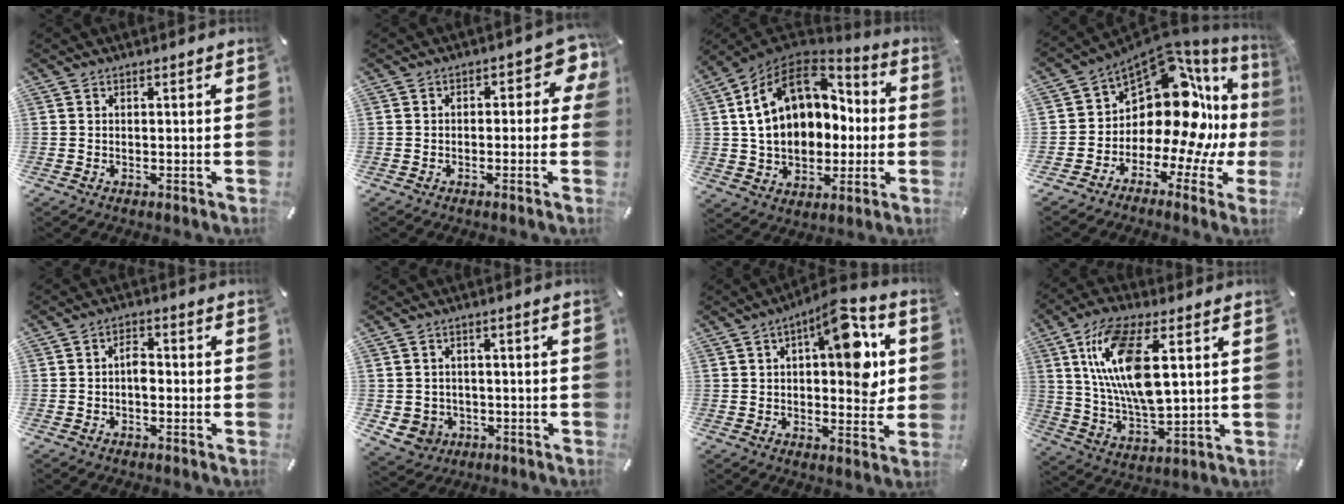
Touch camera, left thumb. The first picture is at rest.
{"total": 5.1, "force": [0.2, 3.0, 4.1], "torque": [-0.047, 0.003, -0.005]}
{"total": 18.5, "force": [3.6, 14.1, 11.3], "torque": [-0.187, -0.006, 0.069]}
{"total": 17.3, "force": [4.8, 10.2, 13.1], "torque": [-0.206, -0.066, 0.079]}
{"total": 3.2, "force": [-0.8, 1.9, 2.5], "torque": [-0.046, 0.008, -0.015]}
{"total": 5.0, "force": [-1.1, 4.8, 0.9], "torque": [-0.028, 0.005, -0.021]}
{"total": 14.4, "force": [4.8, 6.7, 11.8], "torque": [-0.147, -0.024, 0.076]}
{"total": 16.7, "force": [5.5, 7.0, 14.1], "torque": [-0.293, -0.010, 0.094]}